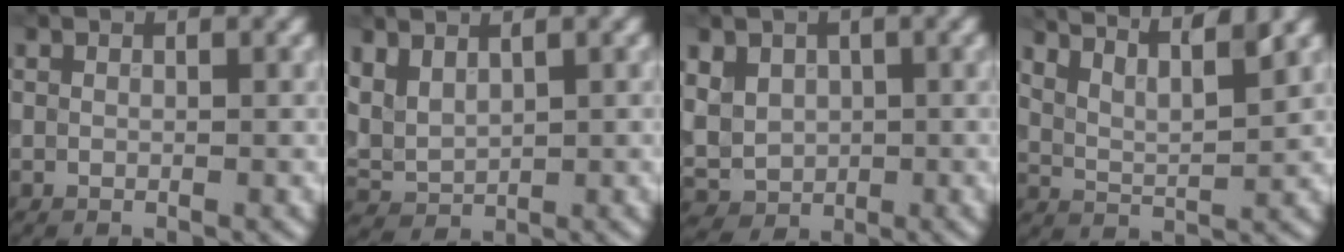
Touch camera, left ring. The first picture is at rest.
{"total": 2.9, "force": [1.6, 1.7, 1.7], "torque": [-0.043, 0.001, 0.034]}
{"total": 4.4, "force": [1.0, 3.8, 2.1], "torque": [-0.055, 0.010, 0.013]}
{"total": 7.5, "force": [5.8, 2.1, 4.3], "torque": [-0.065, 0.029, 0.067]}